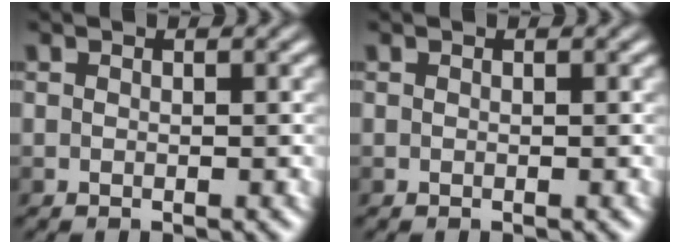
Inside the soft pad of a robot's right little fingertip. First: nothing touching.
{"total": 0.0}